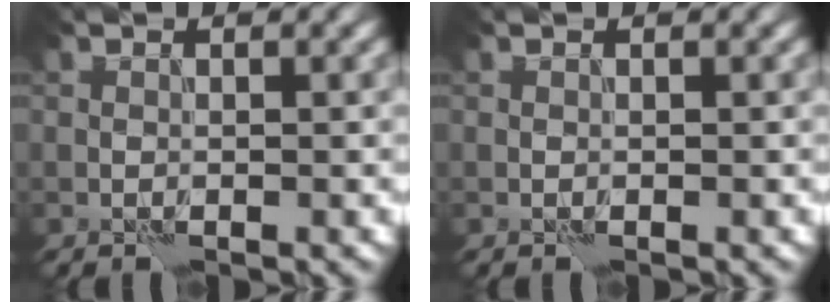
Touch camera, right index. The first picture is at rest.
{"total": 0.0}